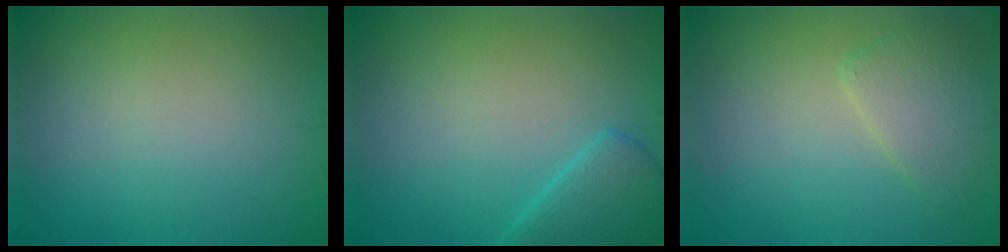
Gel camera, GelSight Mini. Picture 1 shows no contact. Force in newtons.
{"total": 3.2, "press": 3.2, "slide": 0.3}
{"total": 2.9, "press": 2.9, "slide": 0.2}